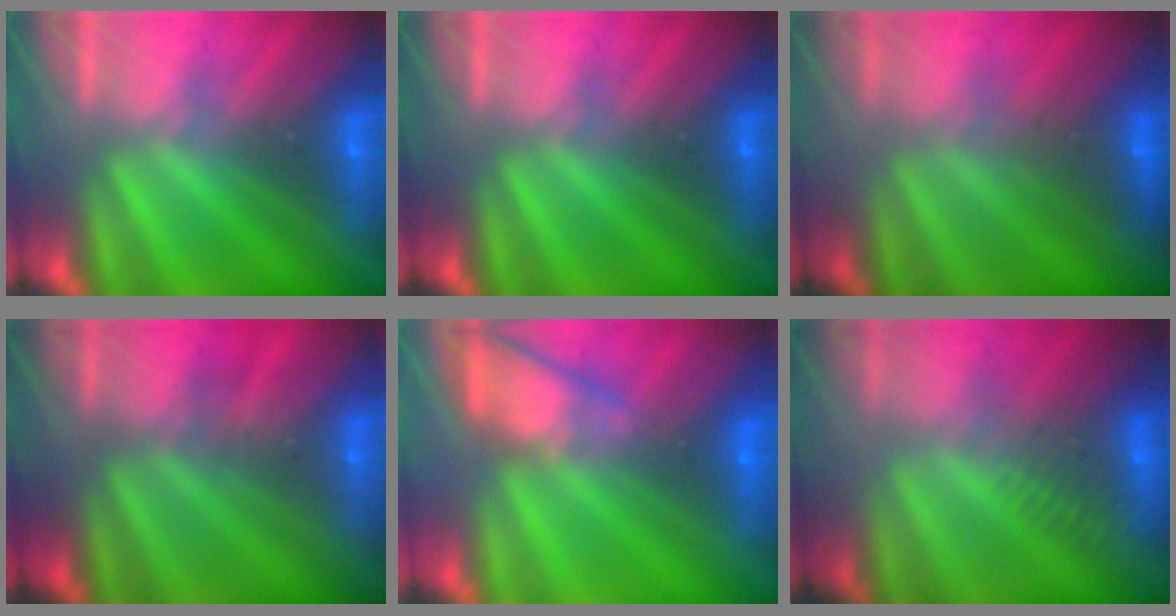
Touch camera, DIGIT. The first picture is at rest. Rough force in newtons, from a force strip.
{"total": 0.0}
{"total": 2.4}
{"total": 1.9}
{"total": 5.6}
{"total": 3.0}